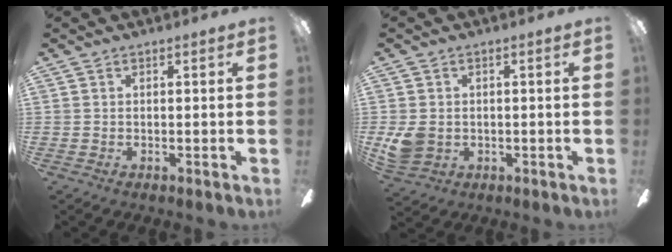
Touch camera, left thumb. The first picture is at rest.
{"total": 5.5, "force": [0.1, 4.6, 2.9], "torque": [-0.058, 0.007, 0.006]}